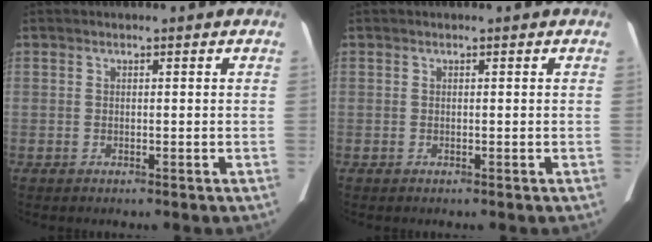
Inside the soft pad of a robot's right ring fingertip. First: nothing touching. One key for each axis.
{"total": 0.0}